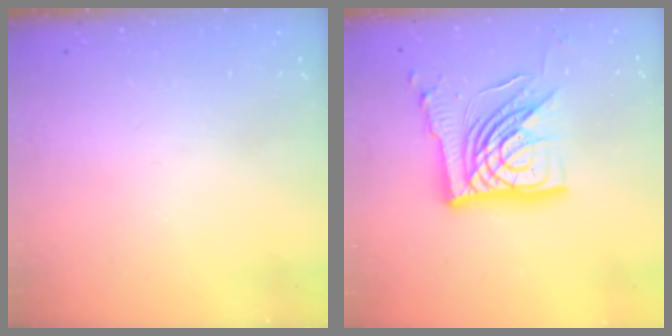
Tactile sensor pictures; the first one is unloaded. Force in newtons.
{"total": 20.4, "press": 20.2, "slide": 2.2}